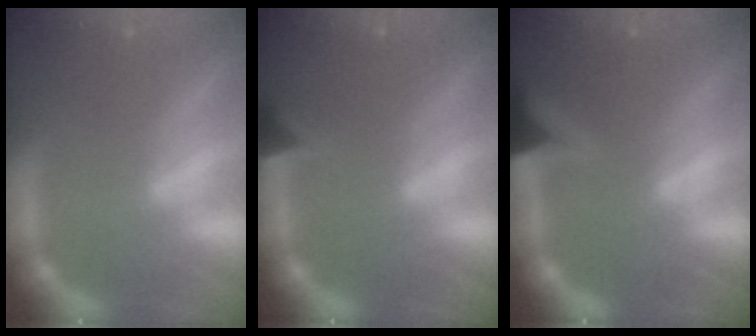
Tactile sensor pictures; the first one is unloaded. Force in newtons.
{"total": 1.9}
{"total": 5.0}